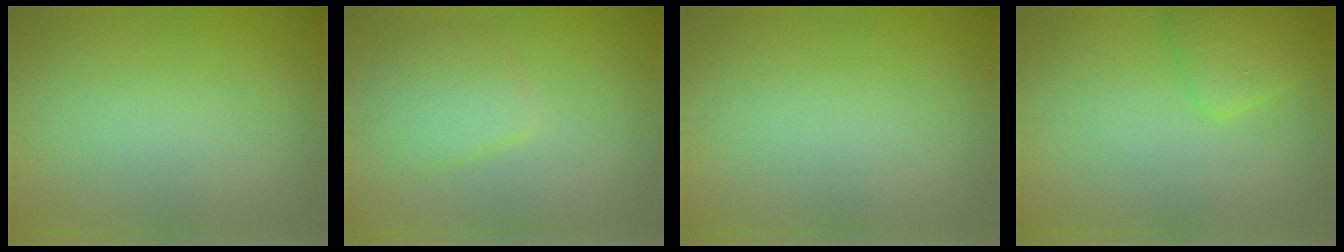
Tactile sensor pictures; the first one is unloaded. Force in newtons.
{"total": 3.0, "press": 3.0, "slide": 0.2}
{"total": 0.0}
{"total": 2.8, "press": 2.8, "slide": 0.2}